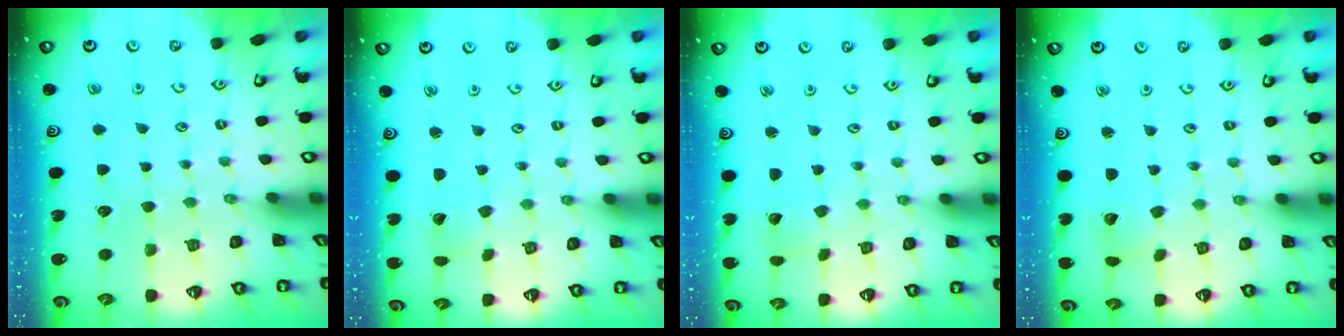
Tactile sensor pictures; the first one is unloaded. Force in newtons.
{"total": 1.1, "press": 1.1, "slide": 0.1}
{"total": 3.6, "press": 3.6, "slide": 0.2}
{"total": 2.2, "press": 2.2, "slide": 0.3}